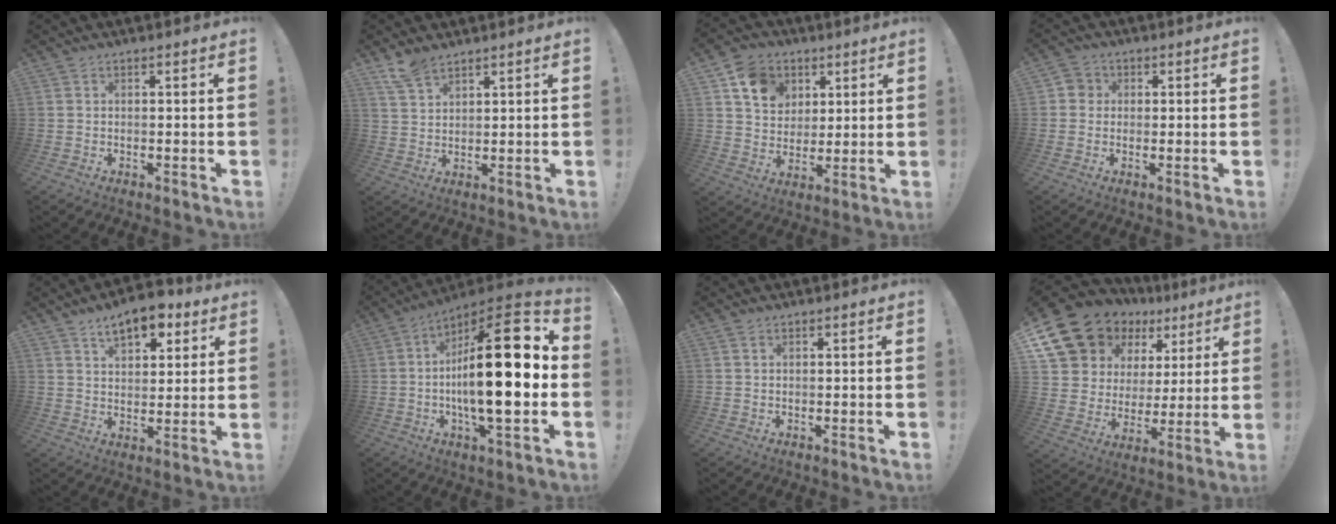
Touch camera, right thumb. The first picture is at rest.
{"total": 6.4, "force": [5.1, 2.6, 2.8], "torque": [-0.056, -0.024, 0.098]}
{"total": 12.1, "force": [5.8, 9.7, 4.4], "torque": [-0.075, -0.020, 0.118]}
{"total": 3.5, "force": [0.1, 3.3, 1.0], "torque": [-0.005, 0.006, 0.000]}
{"total": 10.8, "force": [6.4, 5.7, 6.5], "torque": [-0.090, -0.028, 0.114]}
{"total": 24.7, "force": [-0.5, 6.6, 23.8], "torque": [-0.388, -0.004, -0.020]}
{"total": 0.7, "force": [0.5, 0.4, 0.4], "torque": [-0.004, -0.001, 0.009]}
{"total": 15.6, "force": [12.0, 8.8, 4.7], "torque": [-0.094, -0.091, 0.243]}